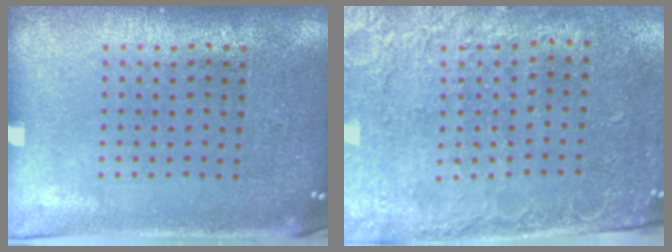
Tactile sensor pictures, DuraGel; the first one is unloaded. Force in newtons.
{"total": 2.7, "press": 2.2, "slide": 1.5}